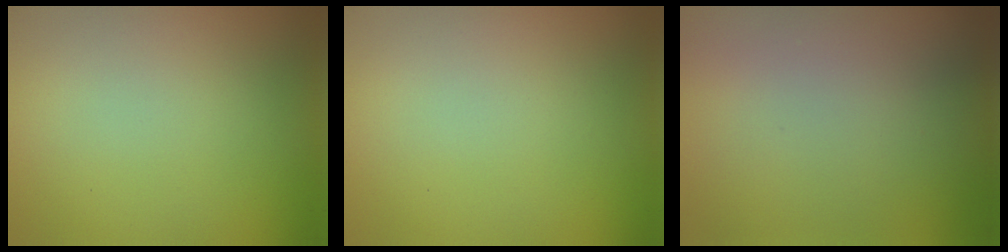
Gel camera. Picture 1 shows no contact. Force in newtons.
{"total": 0.0}
{"total": 0.0}